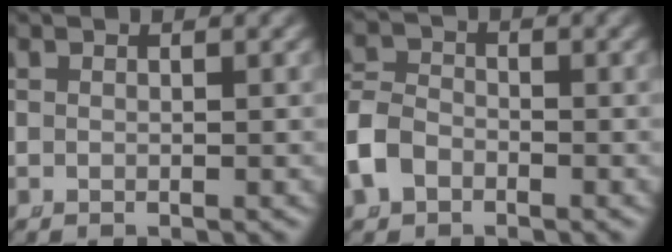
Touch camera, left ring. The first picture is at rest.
{"total": 3.8, "force": [-1.5, 3.0, 1.6], "torque": [-0.054, -0.016, -0.022]}